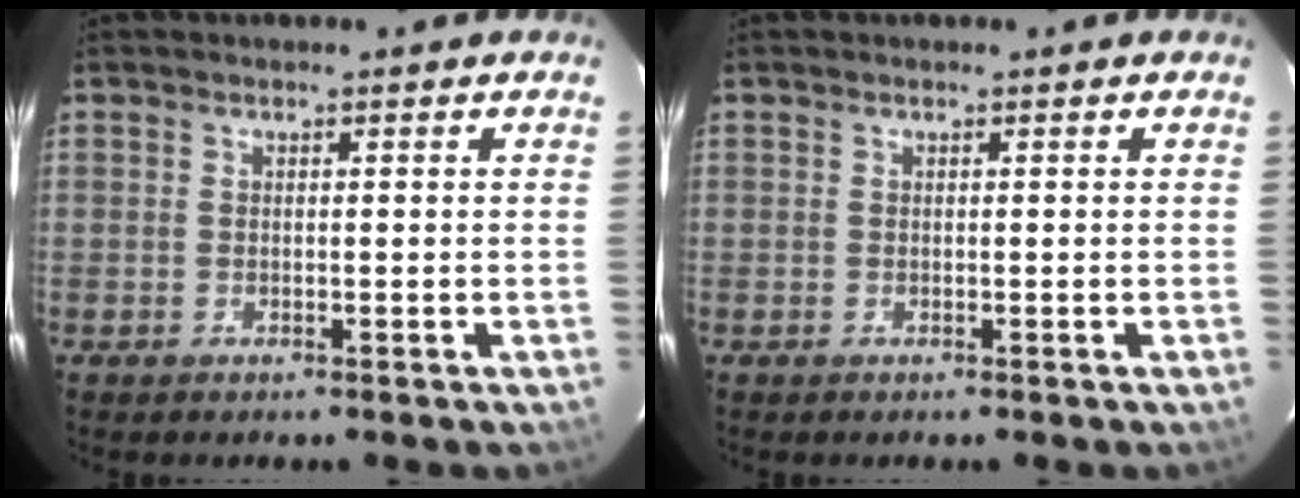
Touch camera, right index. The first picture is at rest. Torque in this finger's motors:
{"motor_torque": [0.00, 0.00, 0.00, 0.00]}